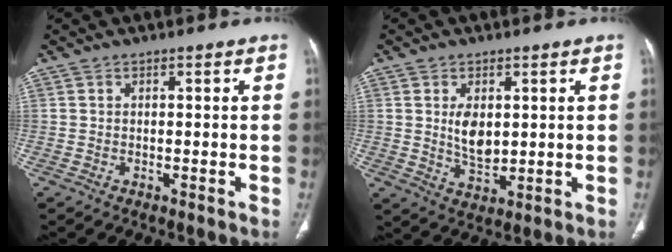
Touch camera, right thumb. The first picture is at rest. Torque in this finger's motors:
{"motor_torque": [1.30, 1.27, 0.80, -0.58, 0.04]}